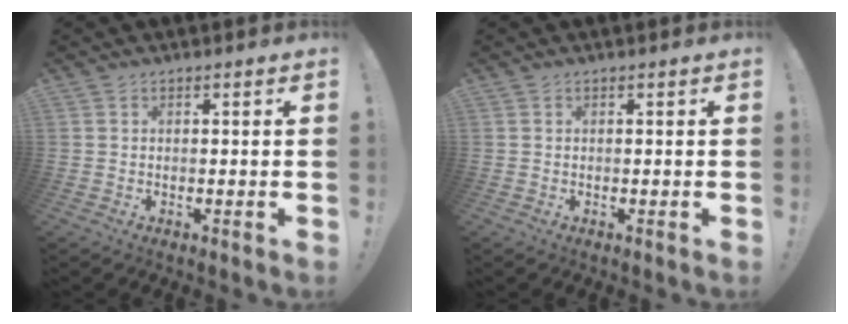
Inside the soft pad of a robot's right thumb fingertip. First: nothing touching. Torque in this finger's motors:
{"motor_torque": [-0.01, 0.01, 0.00, 0.00, 0.00]}